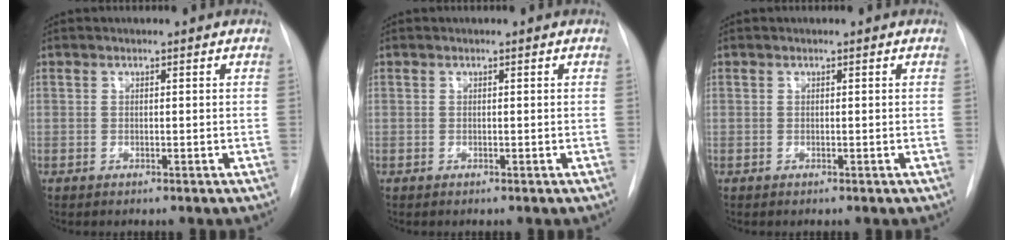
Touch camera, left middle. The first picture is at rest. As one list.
[{"total": 0.0}, {"total": 0.0}]